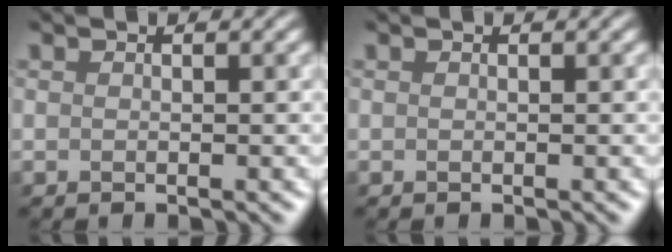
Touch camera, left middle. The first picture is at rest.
{"total": 0.0}